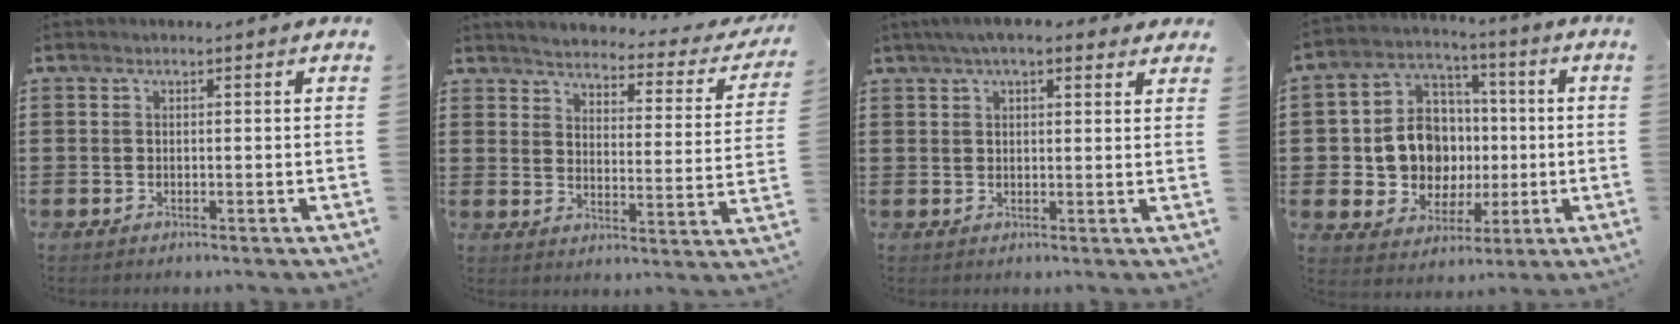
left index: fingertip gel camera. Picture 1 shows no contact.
{"total": 3.2, "force": [3.0, 0.0, 1.0], "torque": [-0.040, -0.027, 0.043]}
{"total": 4.9, "force": [3.5, 1.4, 3.1], "torque": [-0.068, 0.006, 0.063]}
{"total": 10.3, "force": [-0.3, 9.4, 4.2], "torque": [-0.121, 0.008, 0.002]}